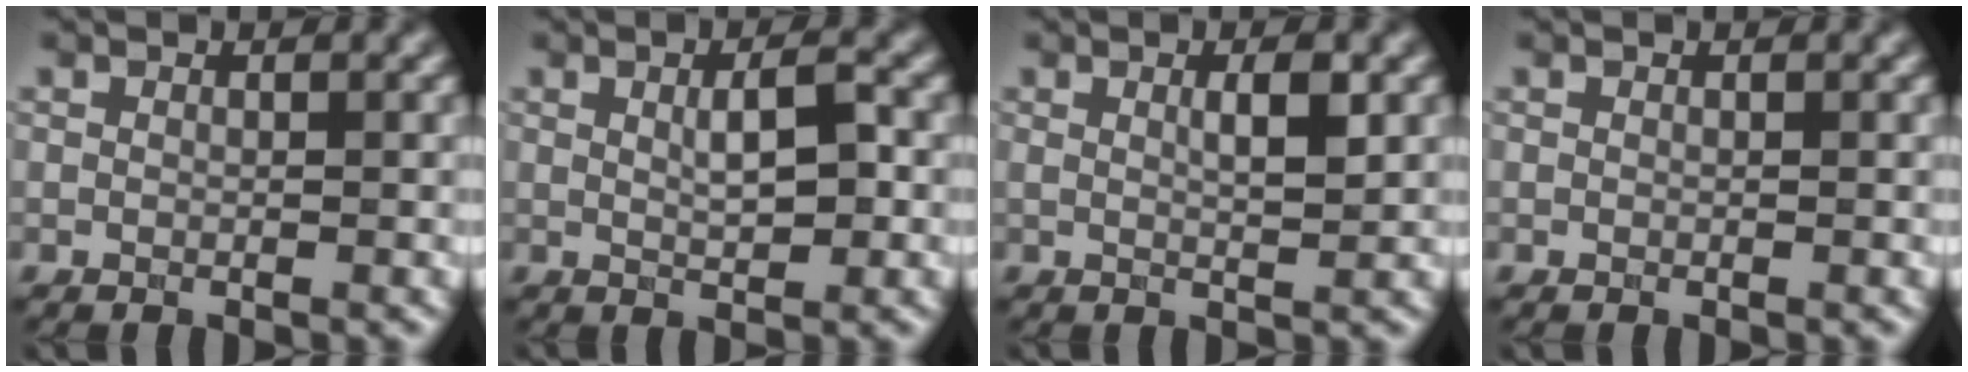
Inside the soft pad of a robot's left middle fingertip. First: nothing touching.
{"total": 2.9, "force": [0.5, 0.6, 2.8], "torque": [-0.050, 0.003, 0.008]}
{"total": 2.4, "force": [0.7, 0.4, 2.3], "torque": [-0.034, 0.002, 0.009]}
{"total": 0.0}